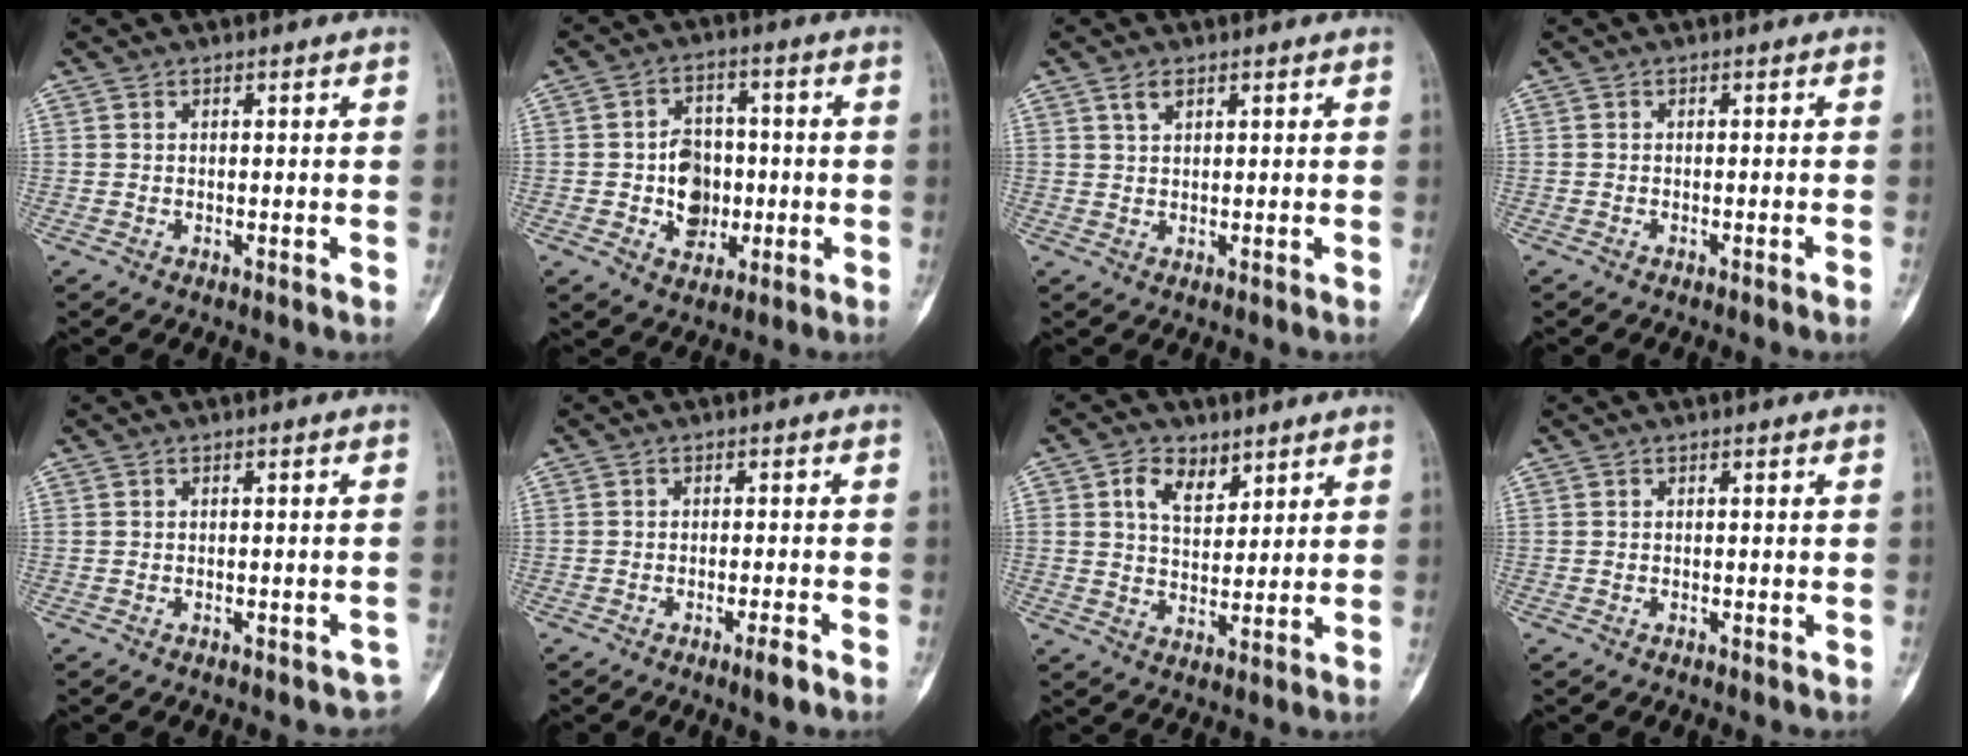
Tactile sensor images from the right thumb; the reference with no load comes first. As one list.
[{"total": 8.8, "force": [-1.1, 6.9, 5.2], "torque": [-0.045, 0.014, -0.016]}, {"total": 2.1, "force": [1.3, 1.0, 1.3], "torque": [-0.025, -0.002, 0.028]}, {"total": 1.1, "force": [-0.8, -0.3, 0.7], "torque": [-0.017, 0.006, -0.010]}, {"total": 4.2, "force": [-3.6, 1.7, 1.2], "torque": [-0.015, 0.029, -0.031]}, {"total": 3.0, "force": [-1.9, 0.1, 2.2], "torque": [-0.044, 0.007, -0.034]}, {"total": 6.5, "force": [3.4, 4.2, 3.6], "torque": [-0.041, -0.020, 0.060]}, {"total": 1.2, "force": [-1.0, 0.3, 0.6], "torque": [-0.015, 0.004, -0.008]}]